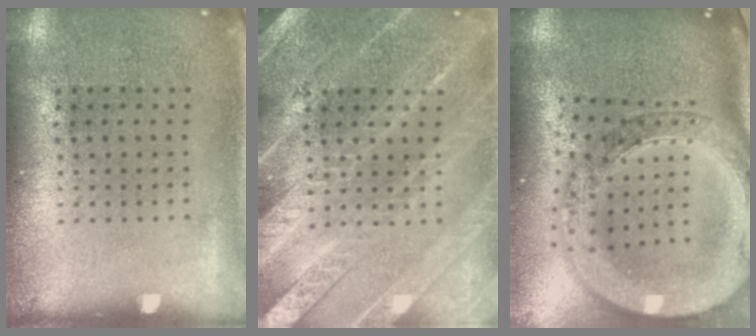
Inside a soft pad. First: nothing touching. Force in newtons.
{"total": 3.3, "press": 3.2, "slide": 0.6}
{"total": 3.5, "press": 2.8, "slide": 2.1}